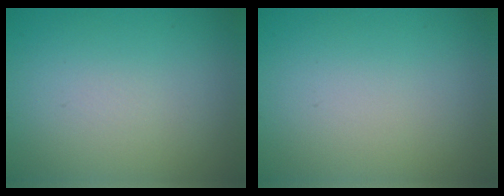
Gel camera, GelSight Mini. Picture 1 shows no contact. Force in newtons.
{"total": 0.0}